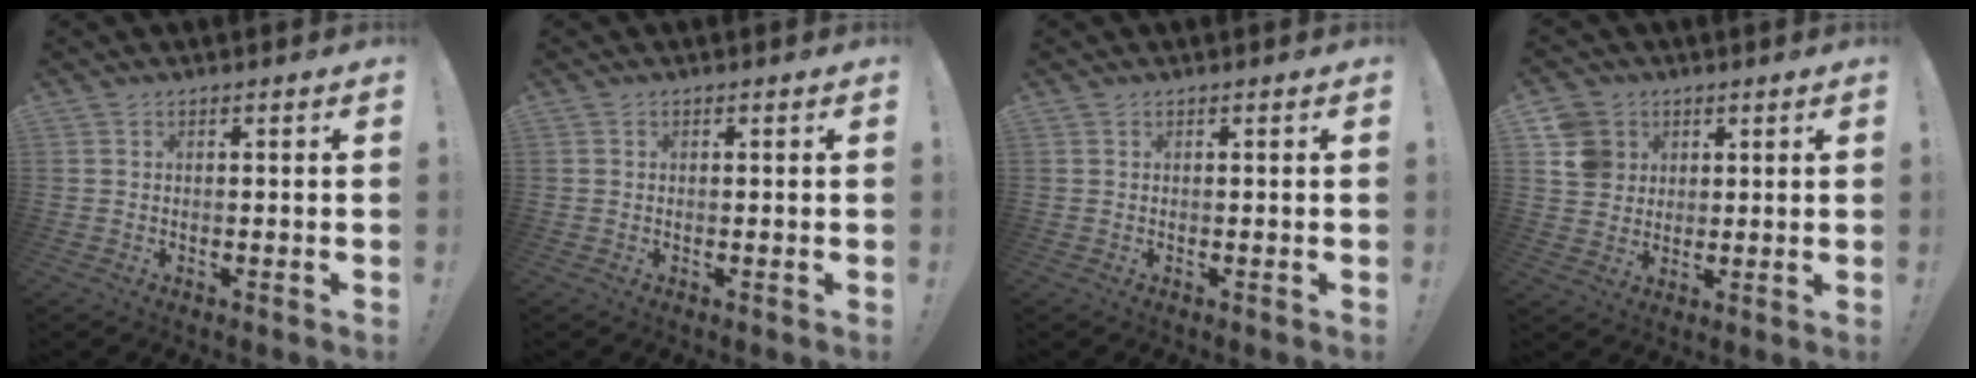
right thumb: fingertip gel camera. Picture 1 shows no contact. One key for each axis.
{"total": 0.0}
{"total": 0.0}
{"total": 8.5, "fx": 3.0, "fy": 7.6, "fz": 2.4, "tx": -0.032, "ty": -0.005, "tz": 0.066}